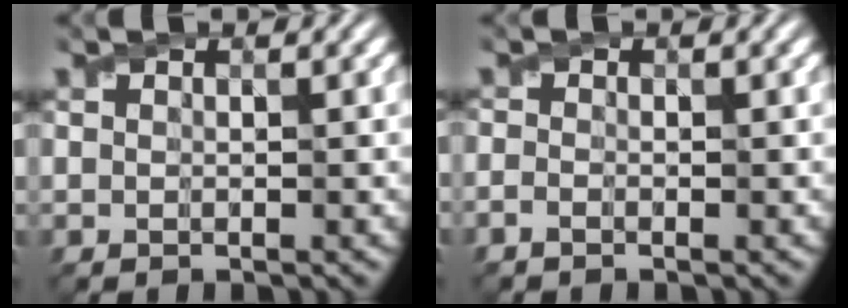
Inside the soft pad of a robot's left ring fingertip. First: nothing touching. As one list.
[{"total": 0.8, "force": [-0.6, 0.3, 0.5], "torque": [-0.014, -0.003, -0.015]}]